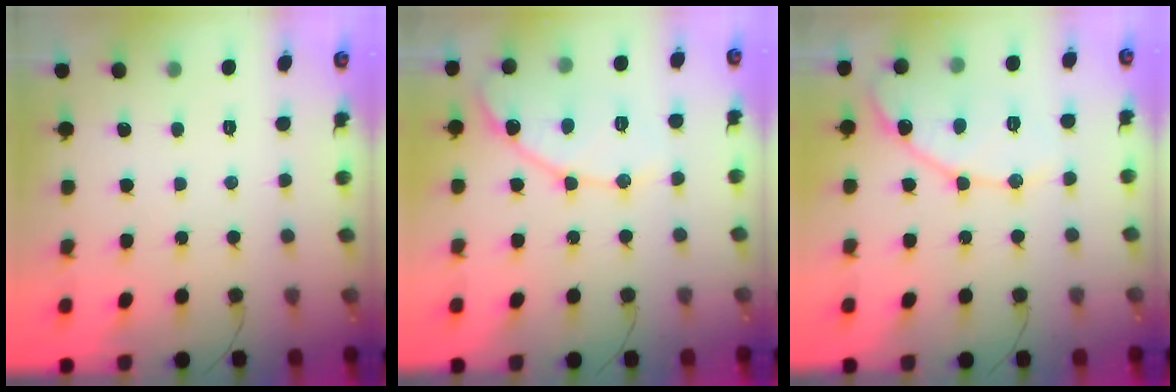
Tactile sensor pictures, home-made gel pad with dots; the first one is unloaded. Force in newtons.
{"total": 12.8, "press": 12.7, "slide": 1.1}
{"total": 12.8, "press": 12.7, "slide": 1.1}